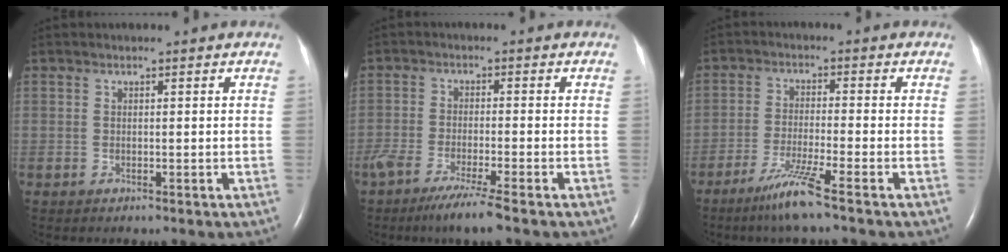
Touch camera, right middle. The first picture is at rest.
{"total": 6.9, "force": [-5.0, -0.4, 4.8], "torque": [-0.082, -0.019, -0.086]}
{"total": 6.3, "force": [-4.3, -1.1, 4.5], "torque": [-0.090, -0.022, -0.089]}